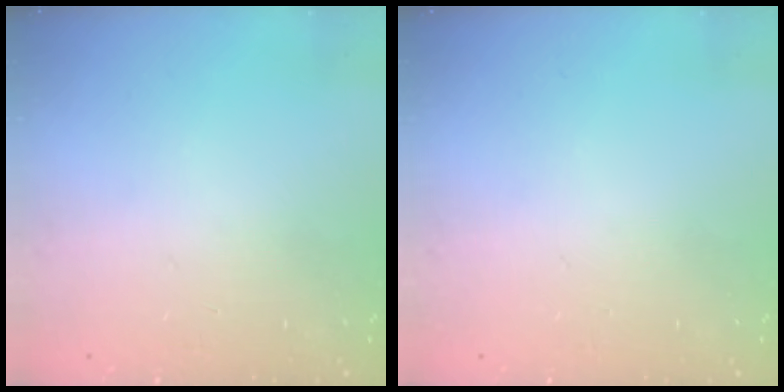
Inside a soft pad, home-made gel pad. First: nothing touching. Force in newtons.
{"total": 0.0}